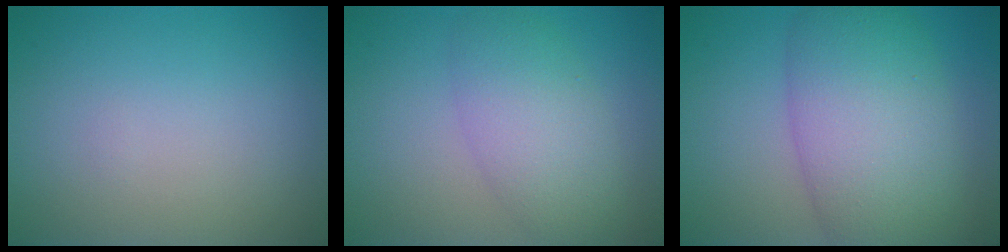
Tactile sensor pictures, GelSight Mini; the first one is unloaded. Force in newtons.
{"total": 5.0, "press": 5.0, "slide": 0.3}
{"total": 9.4, "press": 9.3, "slide": 0.4}